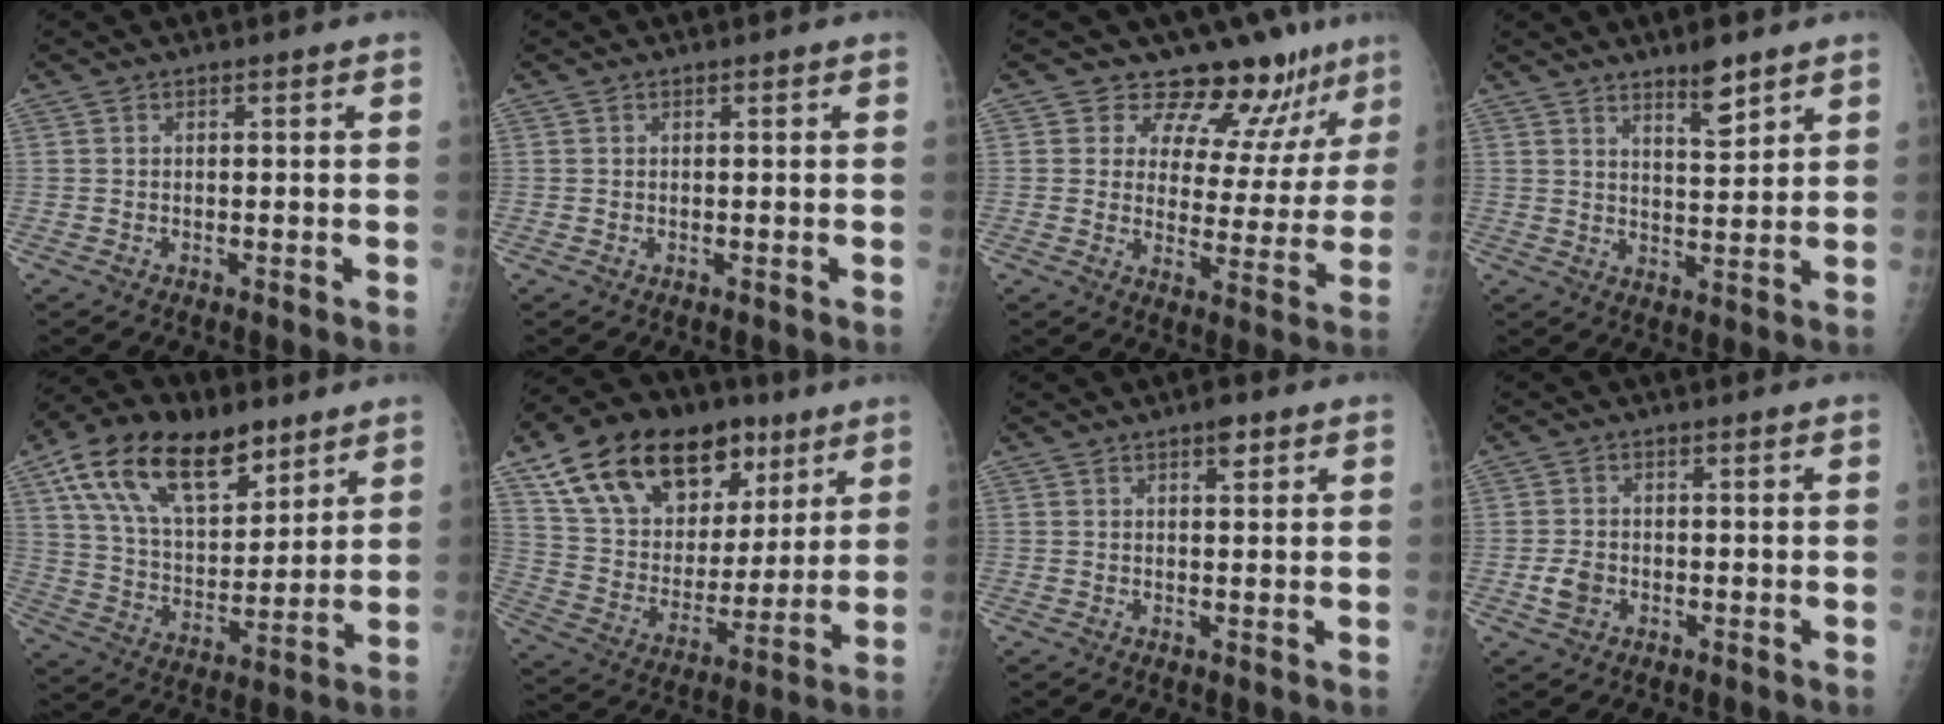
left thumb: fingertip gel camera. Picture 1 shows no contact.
{"total": 0.0}
{"total": 12.9, "force": [10.8, 5.7, 4.1], "torque": [-0.011, -0.074, 0.137]}
{"total": 5.9, "force": [4.3, 1.4, 3.8], "torque": [-0.047, -0.035, 0.069]}
{"total": 21.6, "force": [12.3, 11.4, 13.7], "torque": [-0.212, -0.029, 0.220]}
{"total": 25.9, "force": [14.2, 15.3, 15.4], "torque": [-0.230, -0.012, 0.247]}
{"total": 2.3, "force": [1.4, 0.9, 1.6], "torque": [-0.015, -0.005, 0.017]}
{"total": 3.2, "force": [-1.0, 2.5, 1.8], "torque": [-0.030, 0.004, -0.016]}